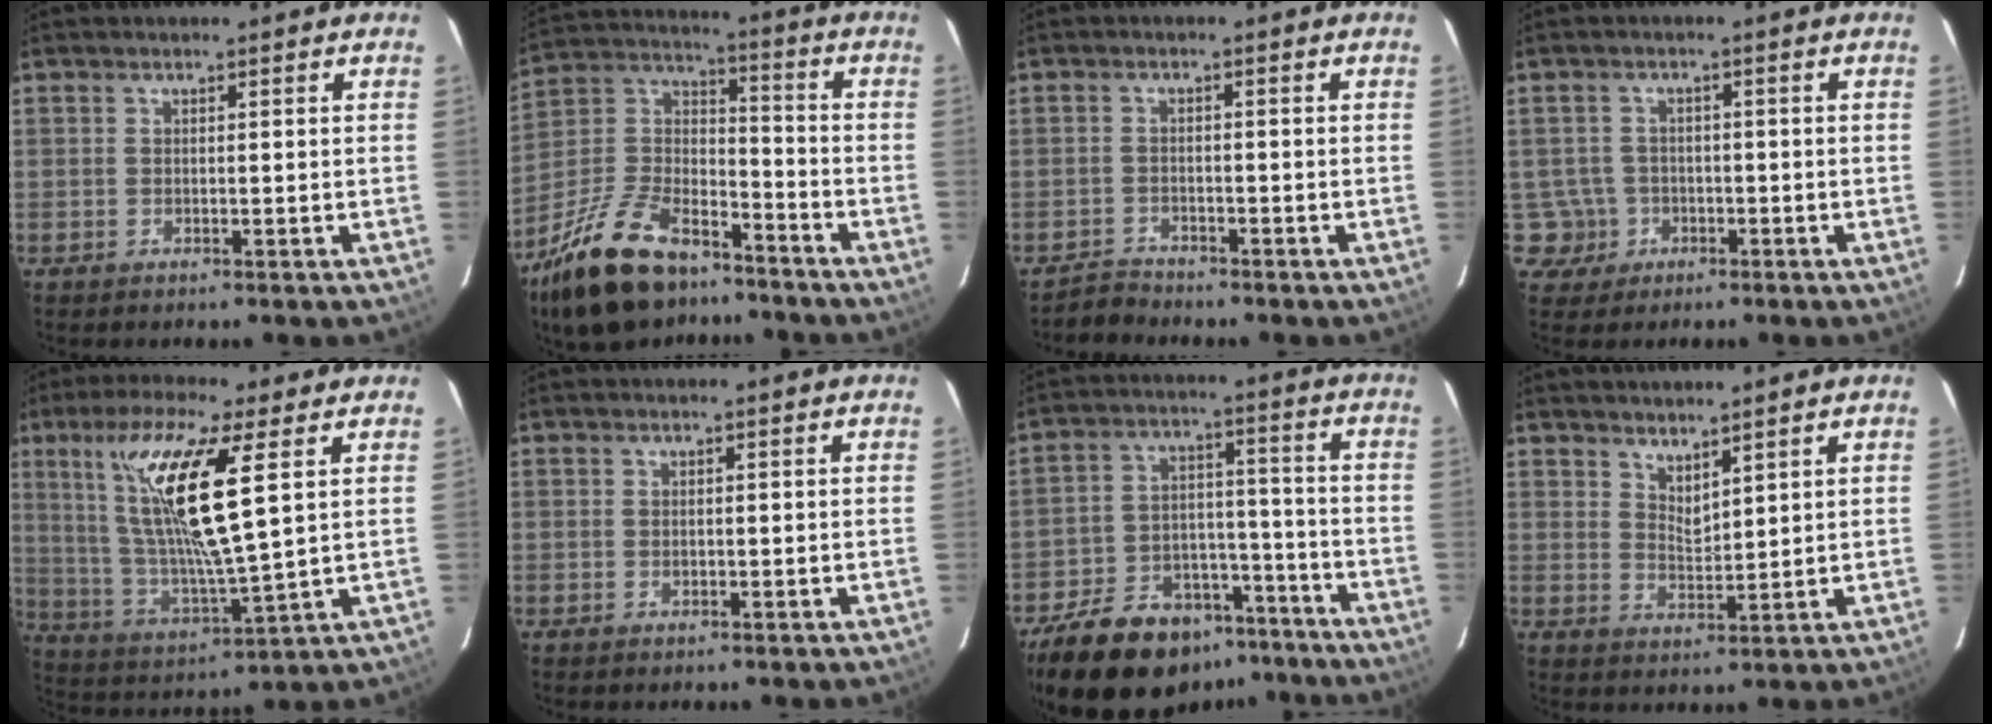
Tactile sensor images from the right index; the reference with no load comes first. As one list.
[{"total": 22.4, "force": [-15.2, 10.6, 12.5], "torque": [-0.262, 0.007, -0.260]}, {"total": 2.1, "force": [-1.9, 0.7, -0.5], "torque": [0.007, 0.004, -0.035]}, {"total": 4.6, "force": [-1.5, 4.3, 0.1], "torque": [-0.009, 0.015, -0.020]}, {"total": 17.9, "force": [6.4, 2.2, 16.5], "torque": [-0.316, -0.002, 0.132]}, {"total": 0.9, "force": [-0.2, 0.8, 0.5], "torque": [-0.007, 0.001, -0.001]}, {"total": 21.0, "force": [-15.8, 10.5, 9.0], "torque": [-0.193, 0.030, -0.223]}, {"total": 3.8, "force": [3.3, 1.1, 1.5], "torque": [-0.021, -0.007, 0.058]}]